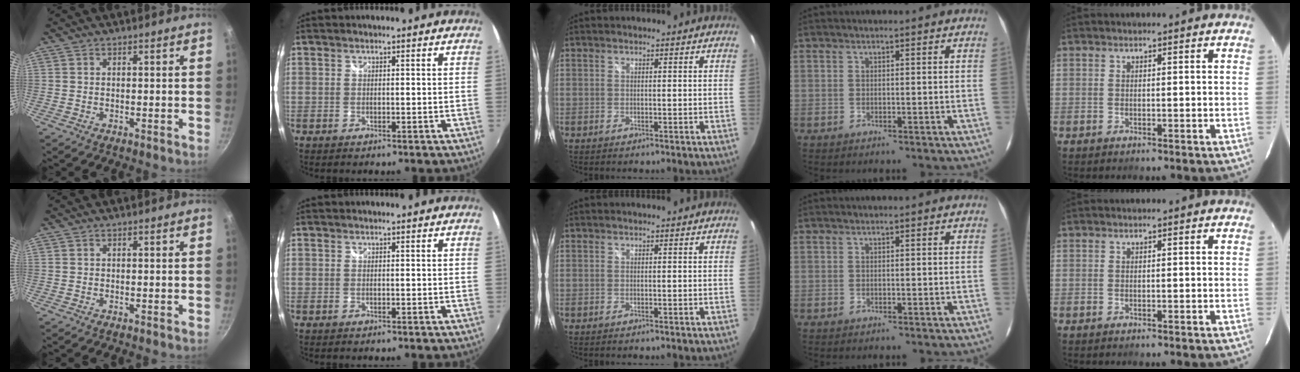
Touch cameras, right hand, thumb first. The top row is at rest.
{}